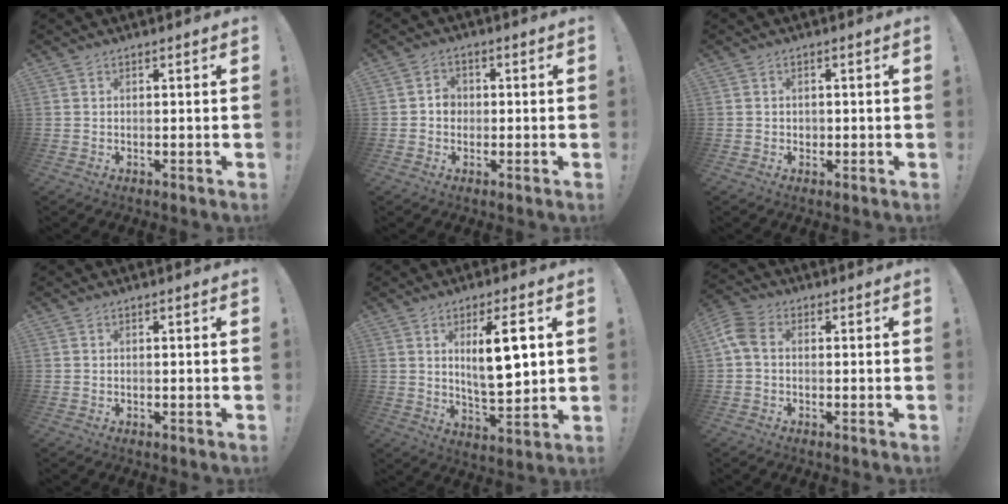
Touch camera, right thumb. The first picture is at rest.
{"total": 4.0, "force": [-0.6, 3.5, 1.8], "torque": [-0.027, 0.007, -0.013]}
{"total": 1.0, "force": [0.2, 0.9, 0.3], "torque": [0.003, -0.001, 0.000]}
{"total": 0.0}
{"total": 12.4, "force": [3.3, 3.6, 11.4], "torque": [-0.169, -0.013, 0.049]}
{"total": 5.8, "force": [0.3, 3.7, 4.4], "torque": [-0.104, 0.006, 0.008]}